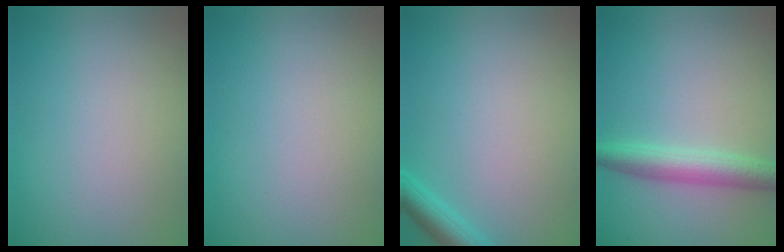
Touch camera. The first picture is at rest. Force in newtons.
{"total": 0.0}
{"total": 2.4, "press": 2.4, "slide": 0.2}
{"total": 3.5, "press": 3.5, "slide": 0.0}